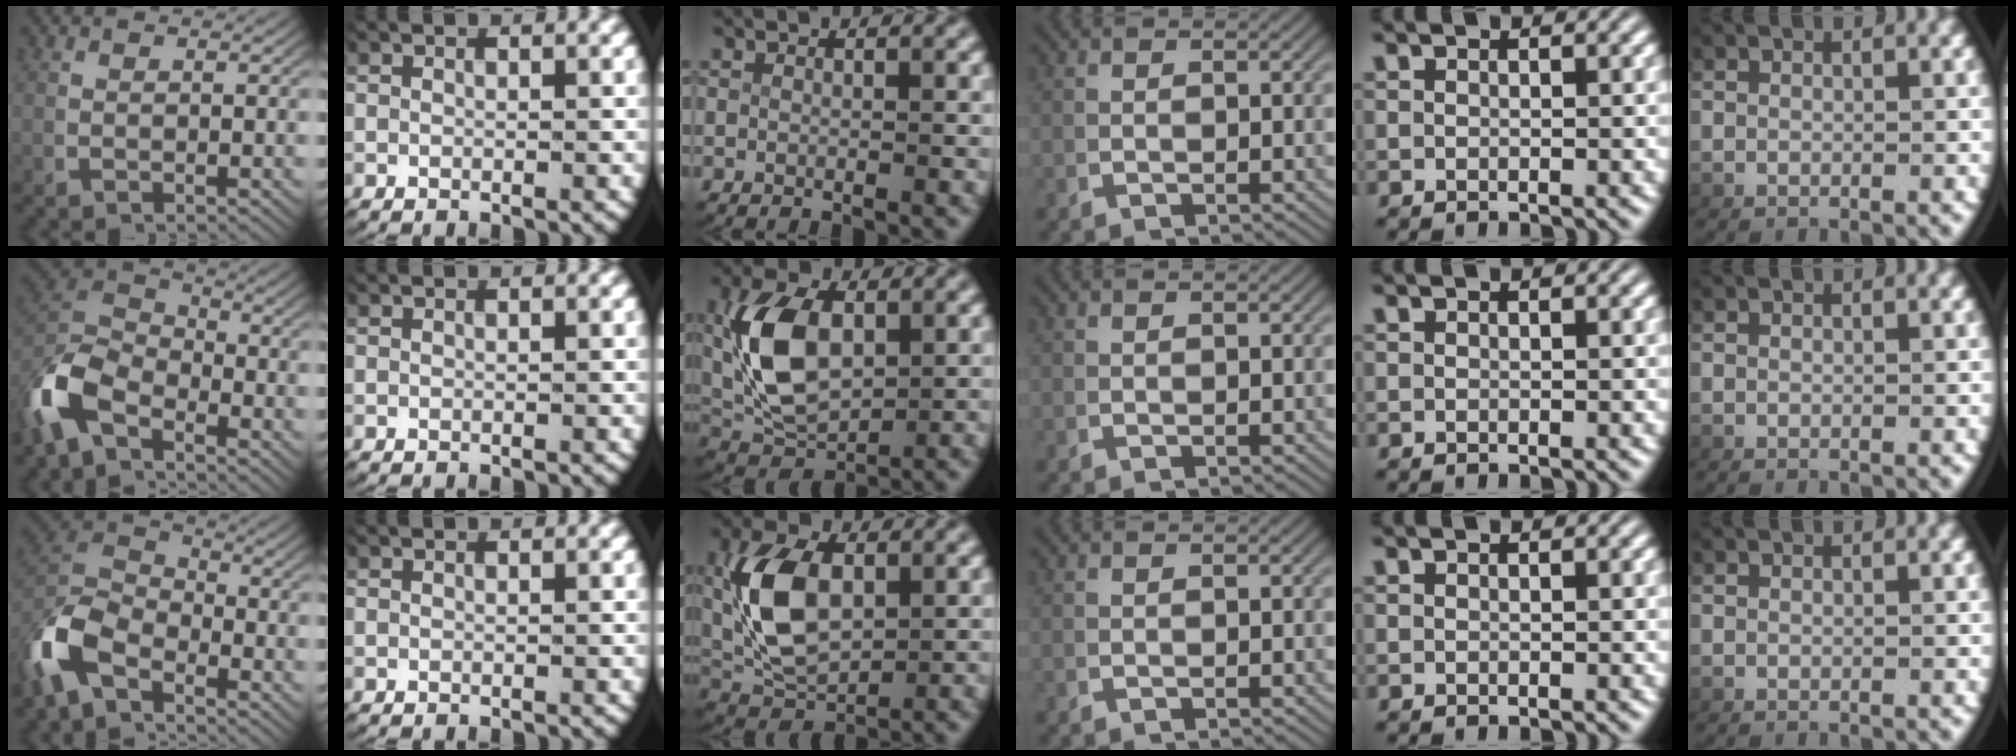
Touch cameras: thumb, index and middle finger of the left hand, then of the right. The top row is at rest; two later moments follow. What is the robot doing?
{"motion": "lift_and_place", "object": "fork"}